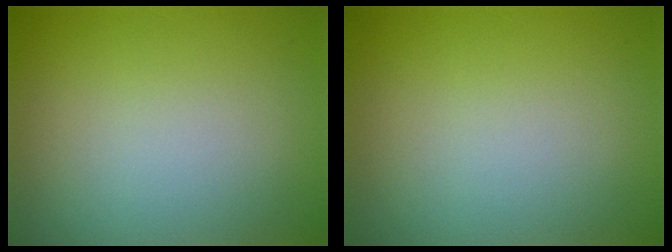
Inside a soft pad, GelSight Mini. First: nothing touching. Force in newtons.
{"total": 0.0}